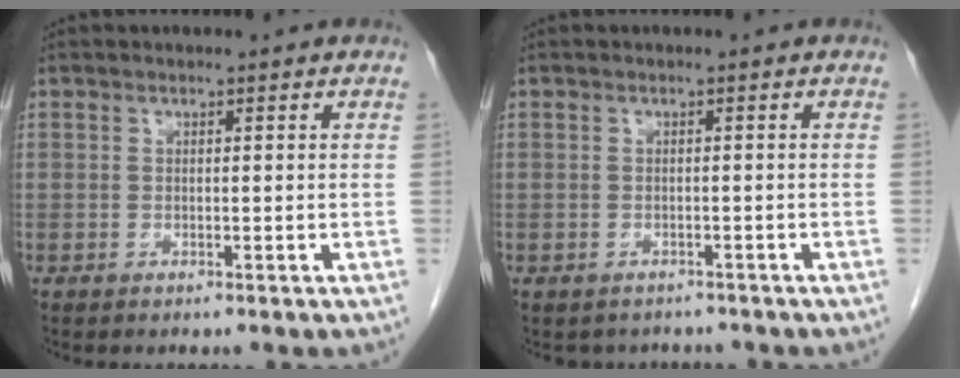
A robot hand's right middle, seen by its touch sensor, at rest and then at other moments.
{"total": 3.3, "force": [-2.9, 1.7, 0.1], "torque": [-0.001, 0.006, -0.037]}